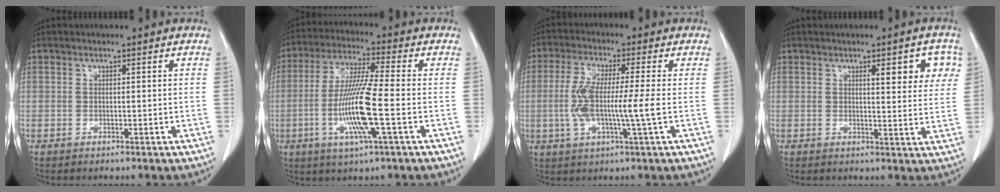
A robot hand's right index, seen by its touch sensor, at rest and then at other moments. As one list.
[{"total": 12.1, "force": [-2.9, 0.0, 11.8], "torque": [-0.237, -0.012, -0.059]}, {"total": 8.8, "force": [-1.0, 0.3, 8.8], "torque": [-0.180, -0.001, -0.021]}, {"total": 6.5, "force": [2.8, 1.7, 5.5], "torque": [-0.060, 0.001, 0.032]}]